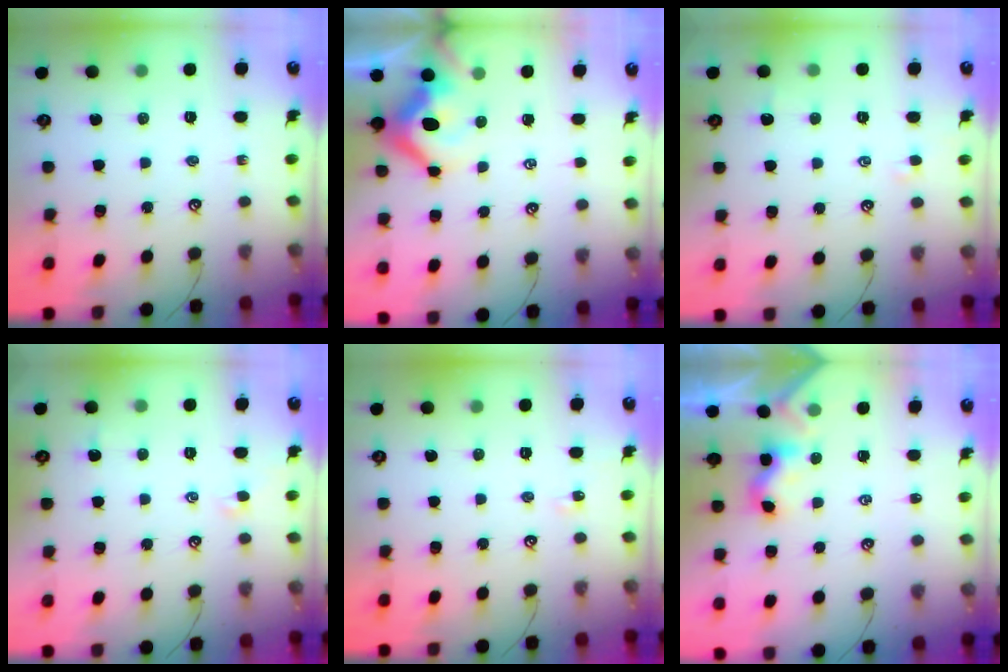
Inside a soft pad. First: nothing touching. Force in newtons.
{"total": 7.2, "press": 7.1, "slide": 1.3}
{"total": 1.4, "press": 1.3, "slide": 0.4}
{"total": 0.8, "press": 0.7, "slide": 0.4}
{"total": 2.9, "press": 2.9, "slide": 0.4}
{"total": 2.3, "press": 2.3, "slide": 0.0}